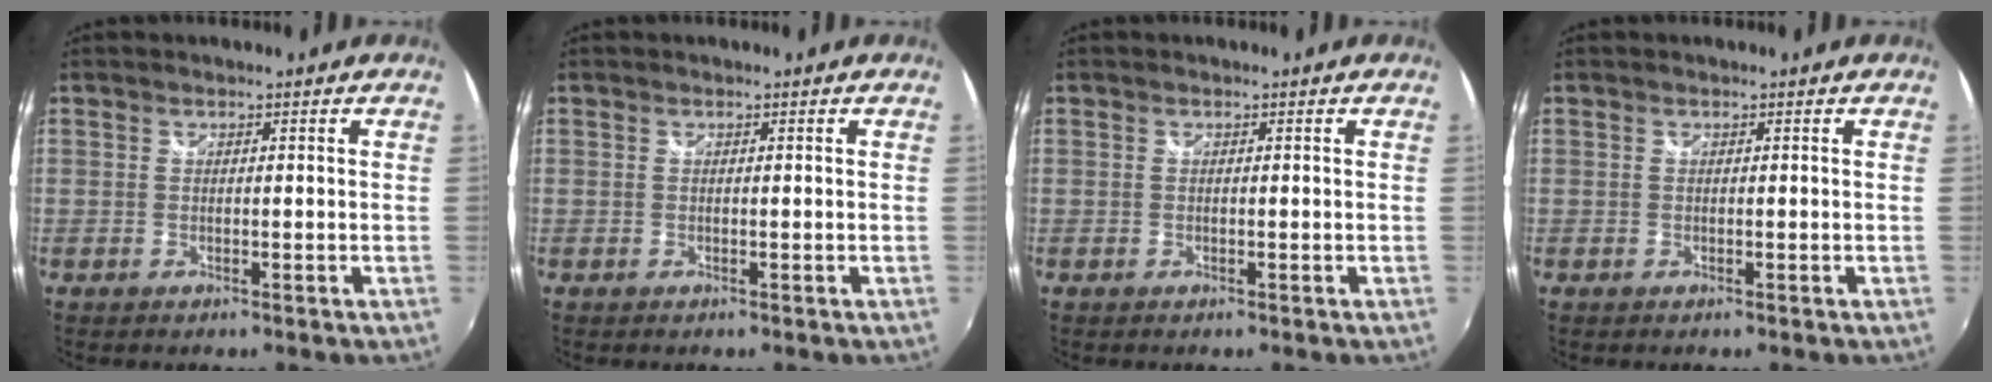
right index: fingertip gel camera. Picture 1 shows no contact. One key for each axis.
{"total": 0.0}
{"total": 0.0}
{"total": 0.0}